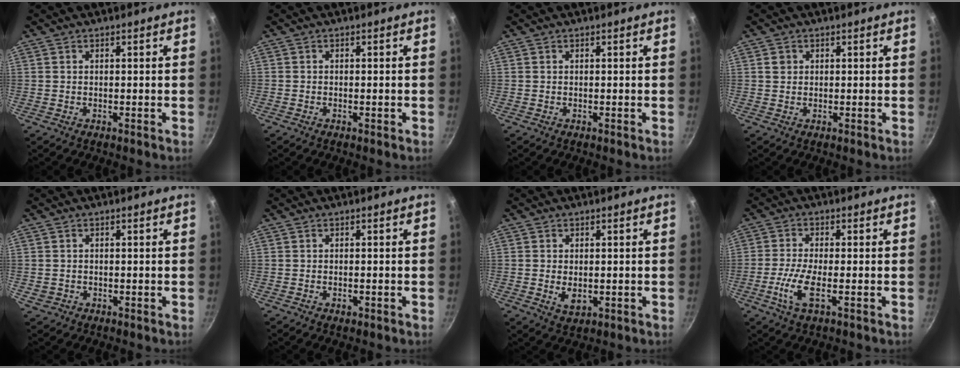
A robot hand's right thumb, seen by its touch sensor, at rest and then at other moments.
{"total": 0.7, "force": [-0.3, 0.4, 0.4], "torque": [-0.007, 0.003, -0.006]}
{"total": 0.0}
{"total": 1.5, "force": [0.4, 1.4, 0.5], "torque": [-0.003, 0.004, 0.006]}
{"total": 1.4, "force": [-0.3, 1.2, 0.5], "torque": [-0.009, 0.002, -0.002]}
{"total": 1.1, "force": [-0.5, 0.6, 0.8], "torque": [-0.013, 0.002, -0.007]}
{"total": 3.7, "force": [-0.3, 2.4, 2.8], "torque": [-0.046, -0.009, 0.001]}
{"total": 6.1, "force": [-1.9, 1.5, 5.6], "torque": [-0.130, 0.003, -0.044]}